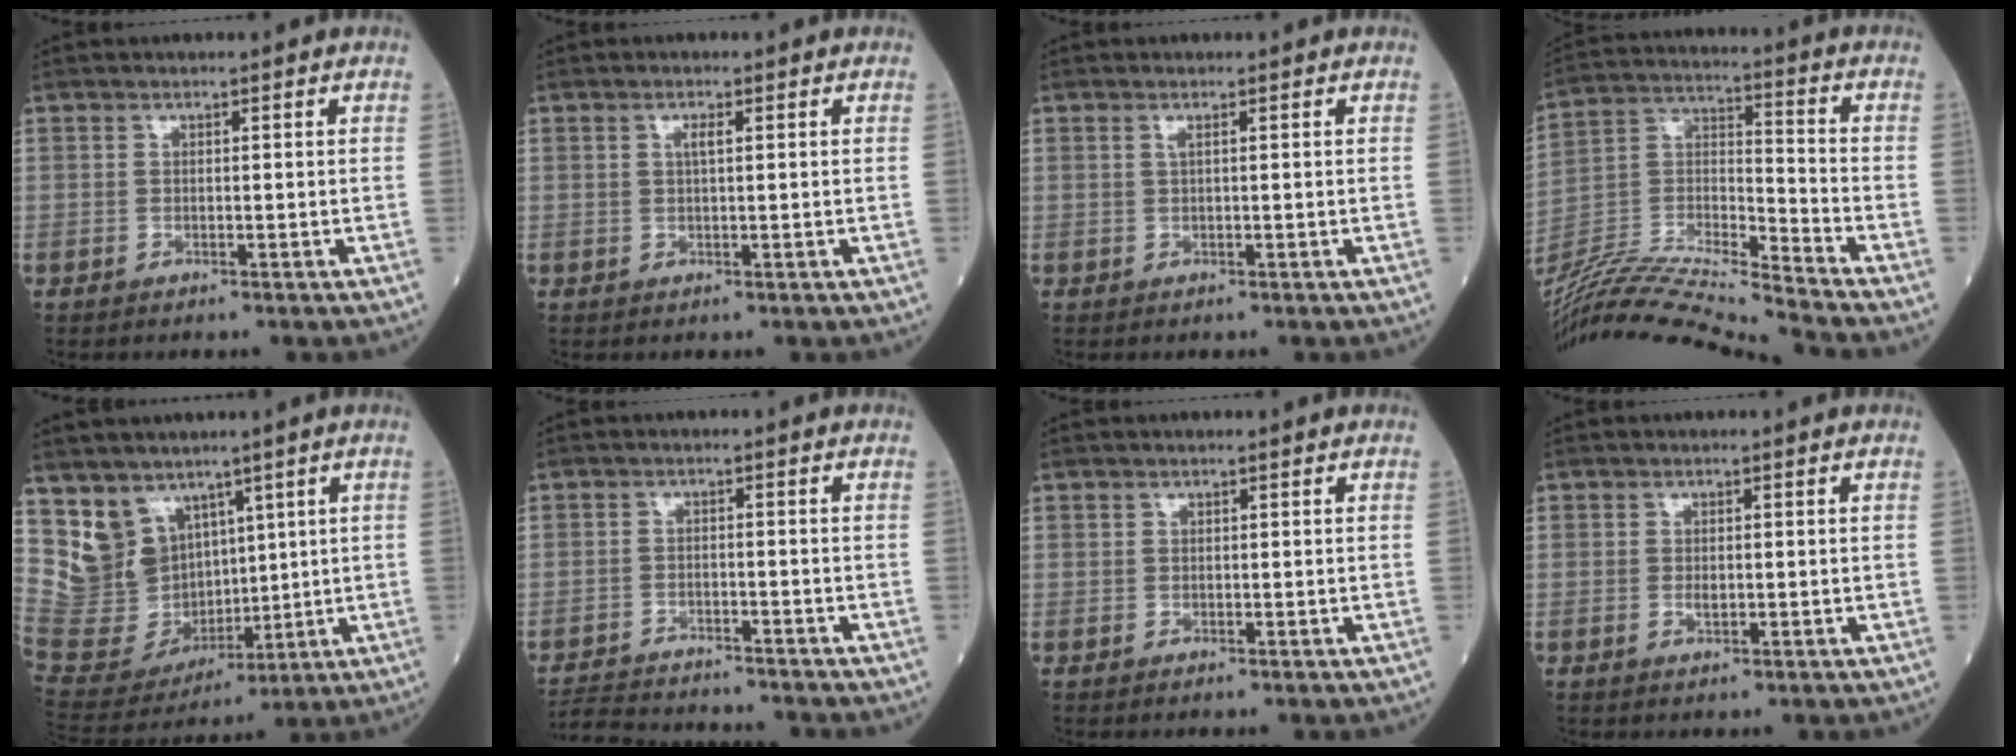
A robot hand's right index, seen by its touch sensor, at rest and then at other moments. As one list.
[{"total": 1.3, "force": [0.4, 0.2, 1.3], "torque": [-0.025, 0.002, 0.006]}, {"total": 0.7, "force": [0.3, -0.1, 0.6], "torque": [-0.018, 0.002, 0.005]}, {"total": 20.9, "force": [-19.4, -1.5, 7.5], "torque": [-0.159, -0.008, -0.349]}, {"total": 10.8, "force": [6.7, 7.9, 3.1], "torque": [-0.087, 0.031, 0.159]}, {"total": 9.9, "force": [-9.5, 0.9, 2.5], "torque": [-0.044, -0.003, -0.146]}, {"total": 0.0}, {"total": 1.1, "force": [-0.1, 0.5, 0.9], "torque": [-0.021, -0.001, 0.000]}]